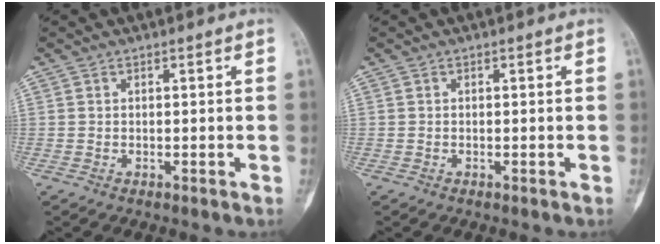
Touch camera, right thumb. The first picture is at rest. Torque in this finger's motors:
{"motor_torque": [-0.01, -0.01, 0.10, -0.07, 0.00]}